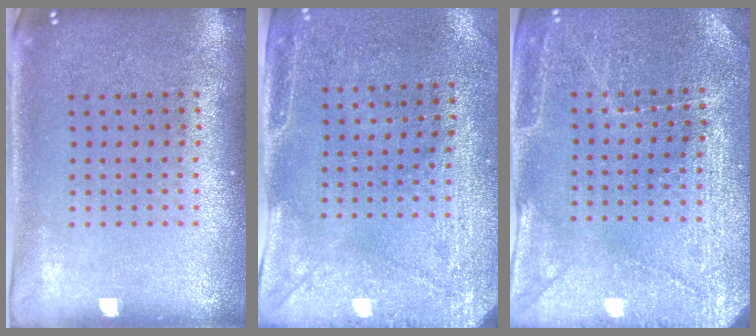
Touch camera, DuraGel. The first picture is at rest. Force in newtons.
{"total": 2.9, "press": 2.3, "slide": 1.8}
{"total": 2.9, "press": 2.9, "slide": 0.2}